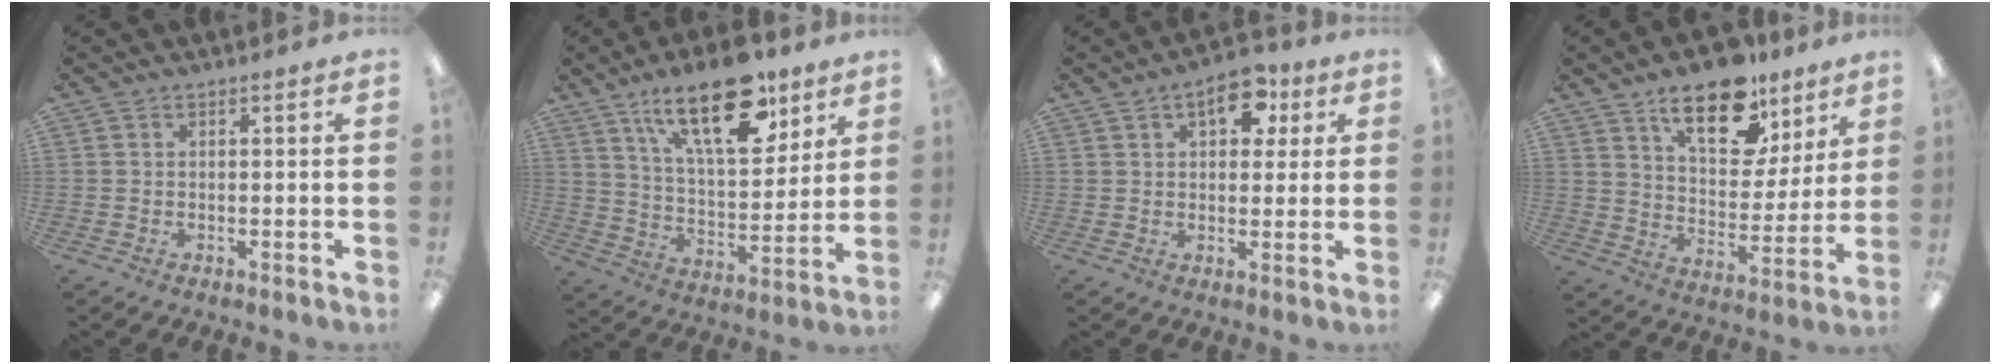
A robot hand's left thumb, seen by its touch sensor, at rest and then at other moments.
{"total": 21.7, "force": [13.2, 9.4, 14.4], "torque": [-0.226, -0.061, 0.218]}
{"total": 9.4, "force": [4.2, 5.2, 6.6], "torque": [-0.077, -0.009, 0.068]}
{"total": 18.1, "force": [12.0, 8.9, 10.1], "torque": [-0.149, -0.061, 0.207]}